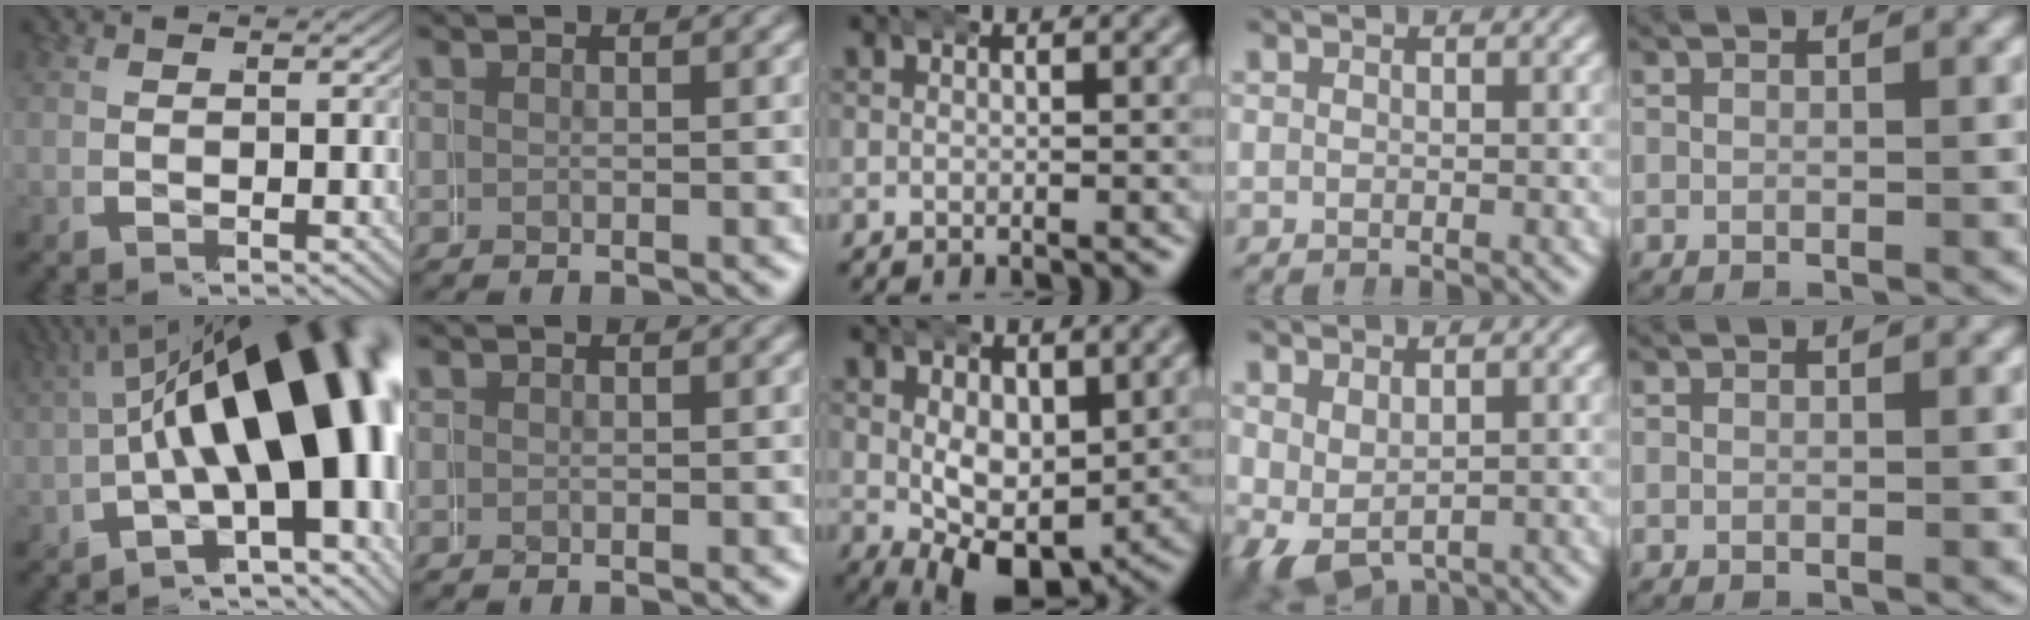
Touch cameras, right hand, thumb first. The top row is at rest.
{"thumb": {"total": 18.1, "force": [-1.3, 9.5, 15.4], "torque": [-0.238, -0.035, -0.011]}, "middle": {"total": 6.2, "force": [-0.5, 3.3, 5.2], "torque": [-0.081, -0.036, 0.010]}, "ring": {"total": 5.8, "force": [-2.8, 4.4, 2.6], "torque": [-0.088, -0.043, -0.021]}}